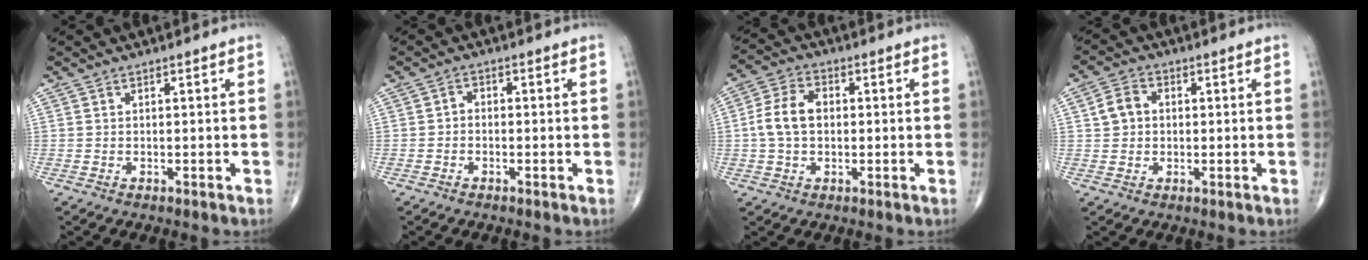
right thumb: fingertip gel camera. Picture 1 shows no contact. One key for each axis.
{"total": 1.5, "fx": -0.5, "fy": 1.1, "fz": 0.9, "tx": -0.007, "ty": 0.008, "tz": -0.015}
{"total": 7.8, "fx": 0.1, "fy": 5.3, "fz": 5.7, "tx": -0.110, "ty": 0.021, "tz": -0.003}
{"total": 4.8, "fx": 0.6, "fy": 4.0, "fz": 2.7, "tx": -0.042, "ty": 0.011, "tz": 0.006}